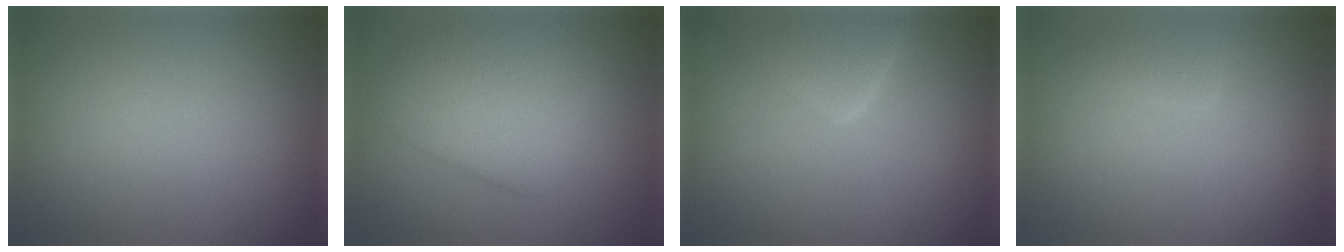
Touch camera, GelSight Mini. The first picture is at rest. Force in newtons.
{"total": 4.5, "press": 4.5, "slide": 0.3}
{"total": 3.9, "press": 3.9, "slide": 0.1}
{"total": 1.0, "press": 1.0, "slide": 0.1}